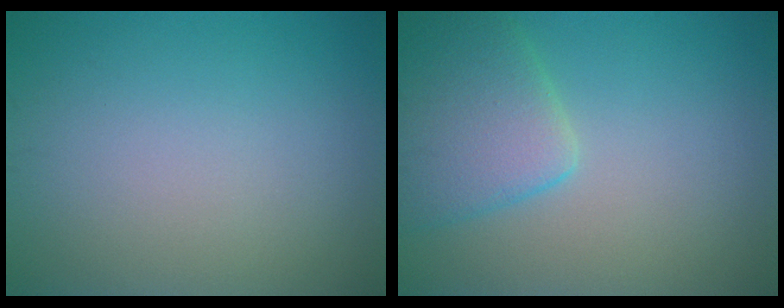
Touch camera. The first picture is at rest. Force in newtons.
{"total": 5.2, "press": 5.2, "slide": 0.3}